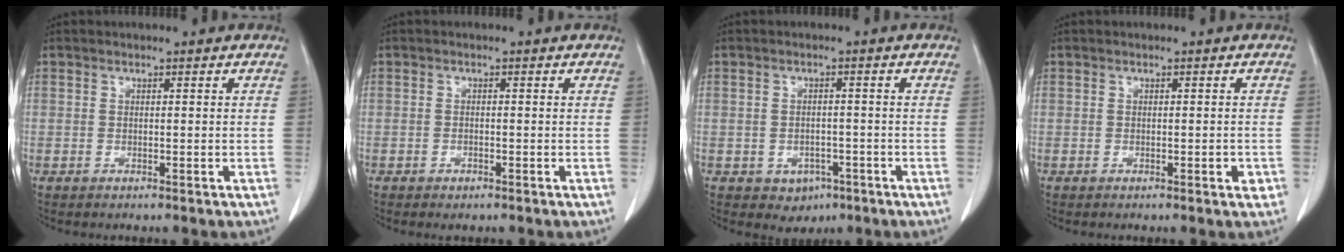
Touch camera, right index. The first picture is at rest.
{"total": 1.0, "force": [-0.6, 0.5, 0.6], "torque": [-0.011, 0.000, -0.005]}
{"total": 3.7, "force": [-1.8, 2.9, 1.5], "torque": [-0.017, 0.006, -0.015]}
{"total": 1.2, "force": [-0.4, 0.4, 1.0], "torque": [-0.014, 0.000, -0.005]}